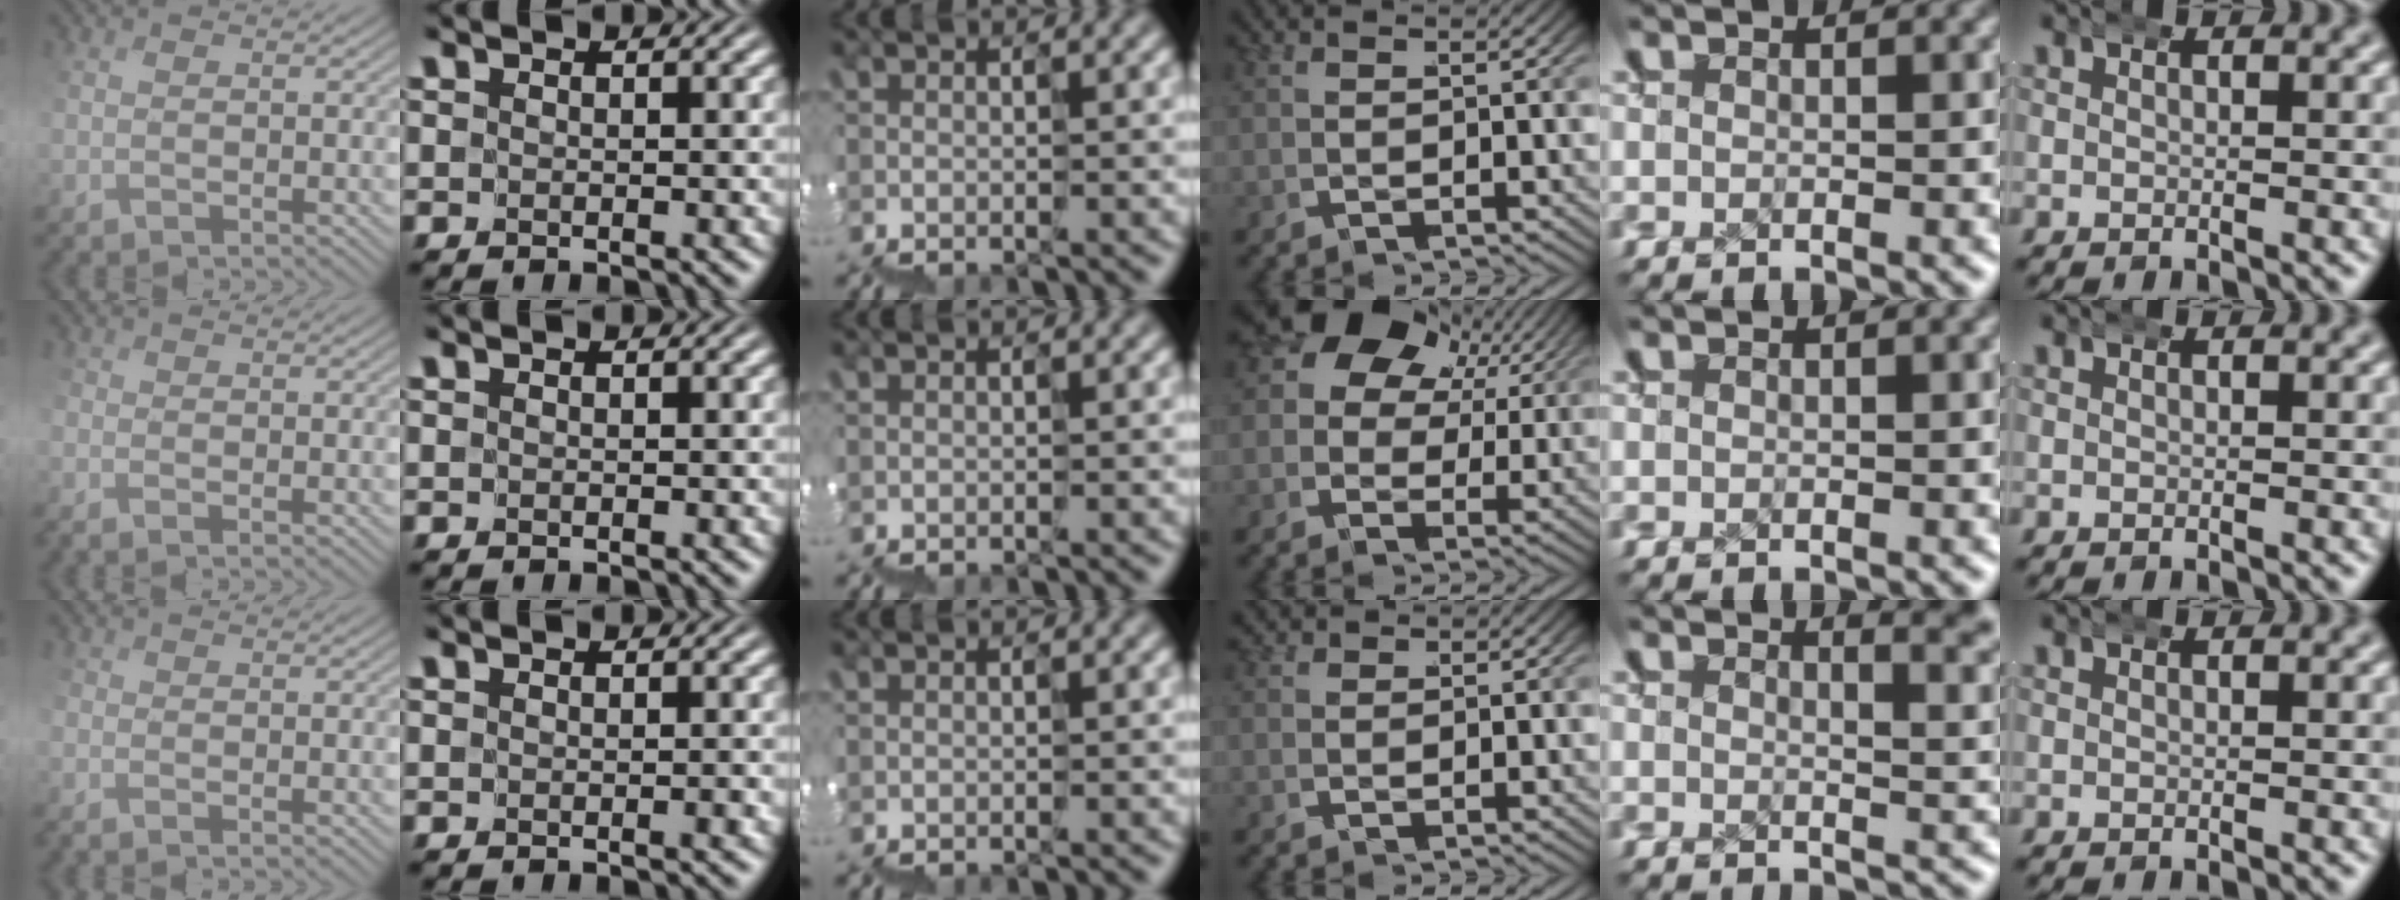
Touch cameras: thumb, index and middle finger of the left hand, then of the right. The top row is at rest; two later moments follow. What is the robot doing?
{"motion": "wrap", "object": "ethernet cable"}